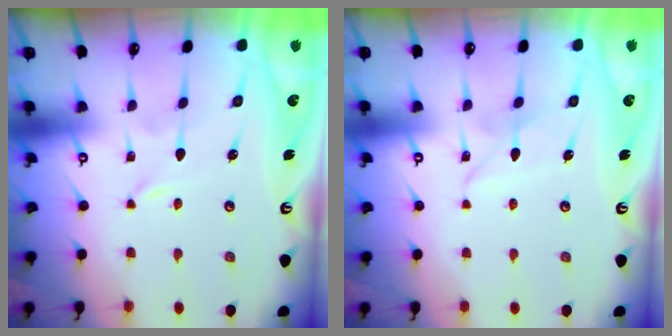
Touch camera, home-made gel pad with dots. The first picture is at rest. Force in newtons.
{"total": 4.7, "press": 4.7, "slide": 0.4}